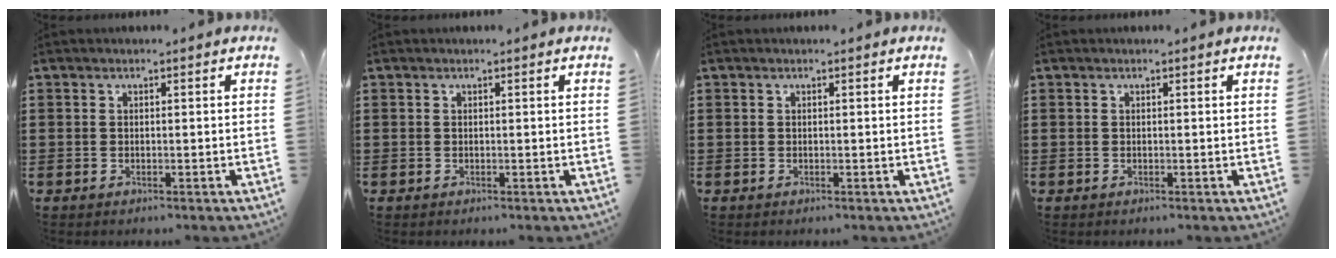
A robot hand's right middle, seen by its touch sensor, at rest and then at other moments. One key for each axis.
{"total": 0.0}
{"total": 0.0}
{"total": 0.0}